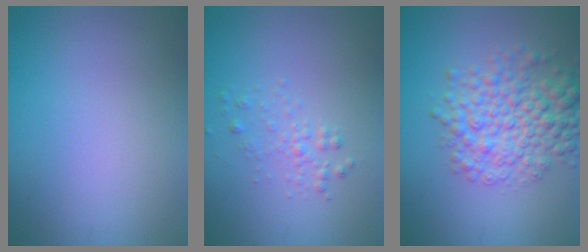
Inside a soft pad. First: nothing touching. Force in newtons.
{"total": 1.3, "press": 1.3, "slide": 0.1}
{"total": 6.0, "press": 6.0, "slide": 0.2}